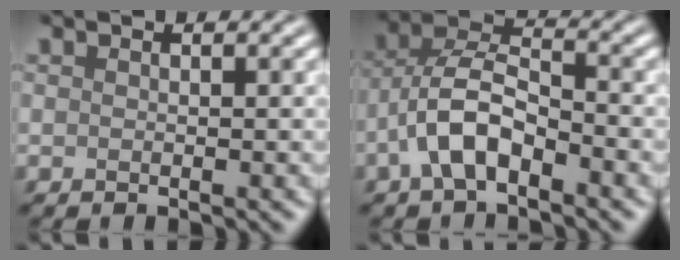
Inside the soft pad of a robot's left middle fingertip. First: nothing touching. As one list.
[{"total": 5.7, "force": [-2.7, 2.5, 4.3], "torque": [-0.081, 0.015, -0.055]}]